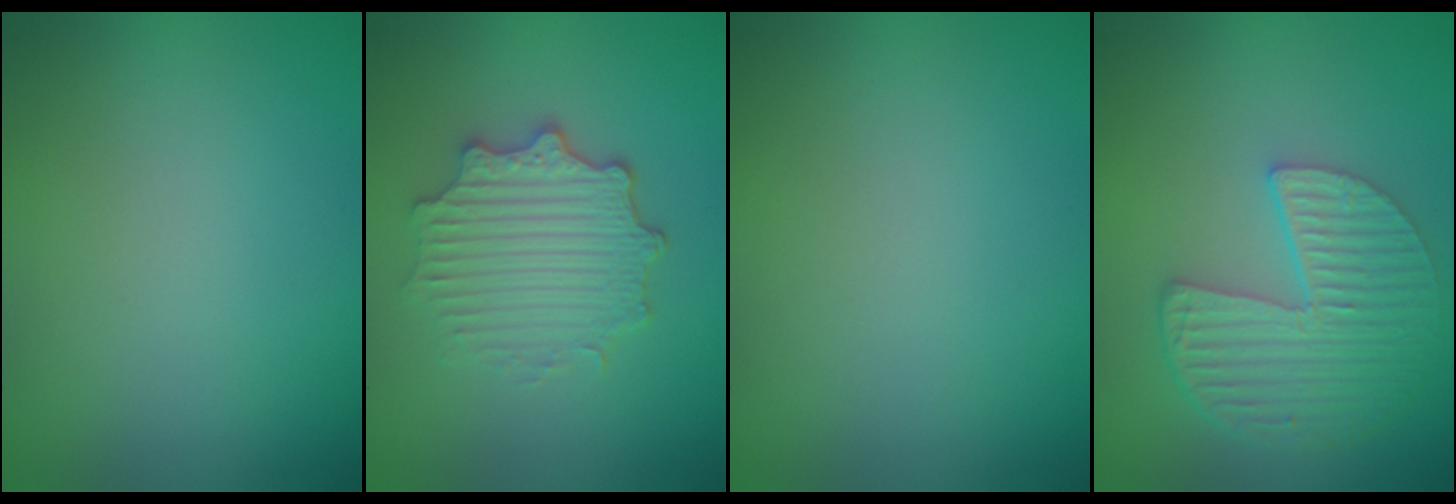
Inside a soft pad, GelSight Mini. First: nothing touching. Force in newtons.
{"total": 4.4, "press": 3.6, "slide": 2.6}
{"total": 0.0}
{"total": 5.5, "press": 4.1, "slide": 3.6}